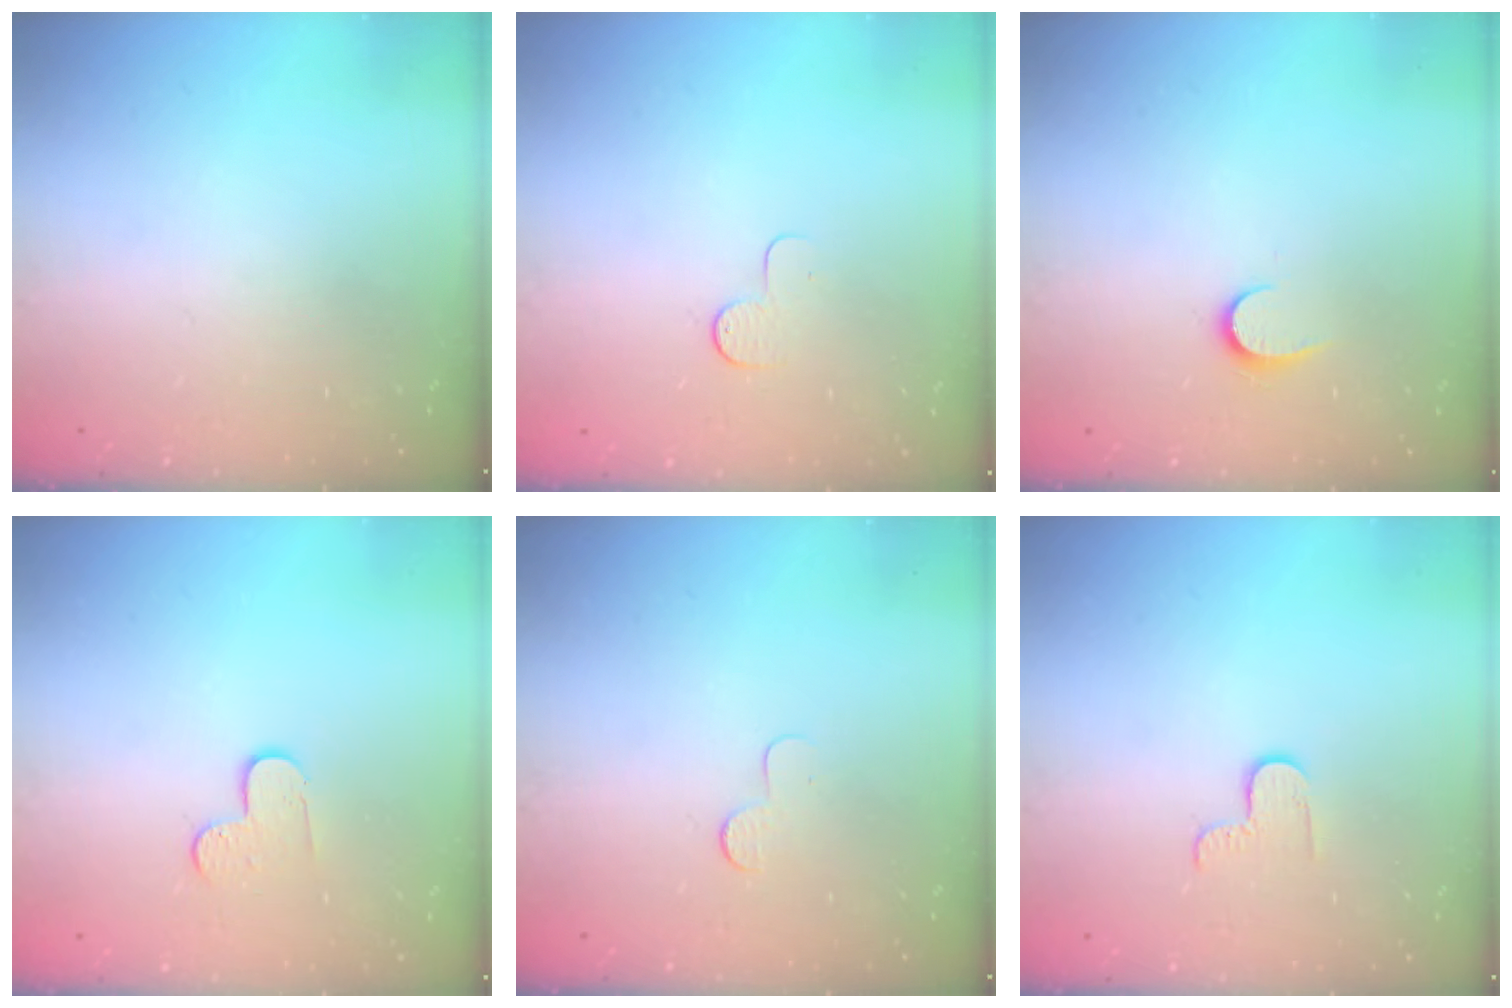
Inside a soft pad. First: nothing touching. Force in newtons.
{"total": 4.6, "press": 4.6, "slide": 0.3}
{"total": 6.3, "press": 6.3, "slide": 0.5}
{"total": 7.3, "press": 7.2, "slide": 0.6}
{"total": 4.0, "press": 4.0, "slide": 0.4}
{"total": 3.0, "press": 3.0, "slide": 0.4}